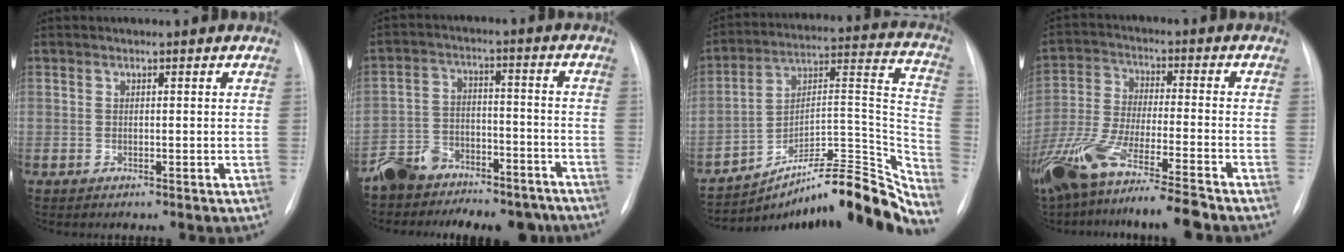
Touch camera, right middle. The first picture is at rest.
{"total": 12.8, "force": [-10.7, 6.2, 3.1], "torque": [-0.035, 0.043, -0.165]}
{"total": 23.2, "force": [-20.6, 1.4, 10.4], "torque": [-0.104, 0.046, -0.313]}
{"total": 18.0, "force": [-14.0, 0.9, 11.2], "torque": [-0.239, -0.053, -0.252]}